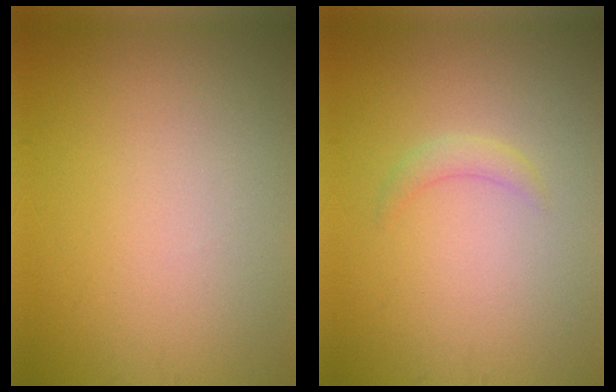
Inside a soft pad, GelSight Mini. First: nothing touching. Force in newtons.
{"total": 1.2, "press": 1.2, "slide": 0.1}